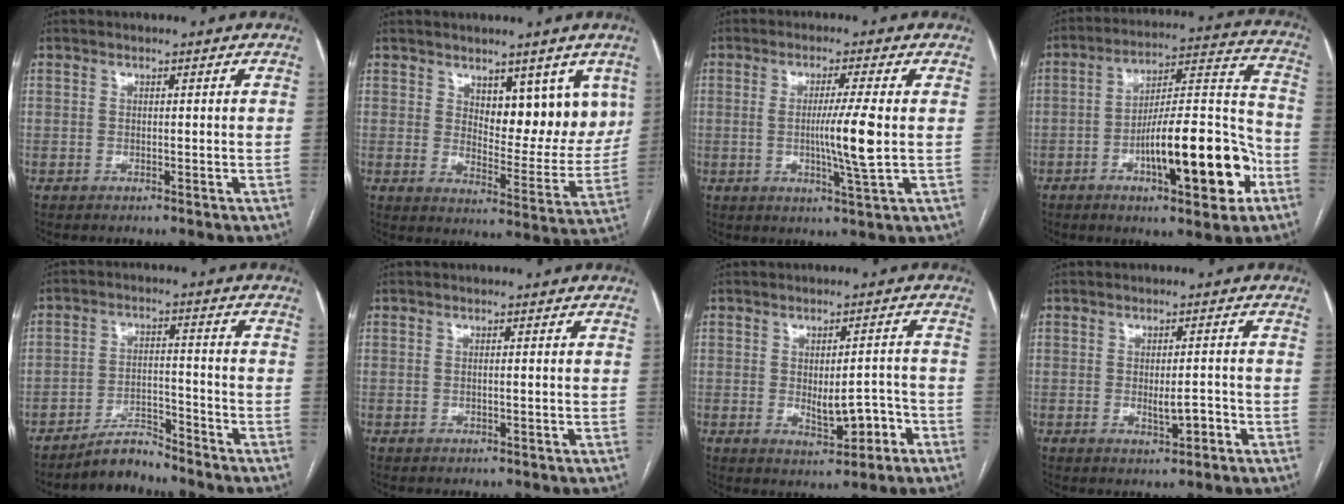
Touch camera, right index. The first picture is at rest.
{"total": 9.4, "force": [4.8, 4.4, 6.8], "torque": [-0.079, -0.008, 0.079]}
{"total": 7.3, "force": [-0.1, -0.9, 7.2], "torque": [-0.125, -0.014, -0.001]}
{"total": 18.3, "force": [-7.0, 3.9, 16.5], "torque": [-0.255, 0.017, -0.101]}
{"total": 4.7, "force": [-4.6, 0.8, 0.7], "torque": [-0.007, -0.003, -0.082]}
{"total": 0.5, "force": [0.0, 0.0, 0.5], "torque": [-0.010, 0.000, 0.001]}
{"total": 5.5, "force": [-1.8, 2.1, 4.7], "torque": [-0.063, 0.005, -0.015]}
{"total": 3.1, "force": [-1.0, 0.9, 2.8], "torque": [-0.043, 0.000, -0.011]}